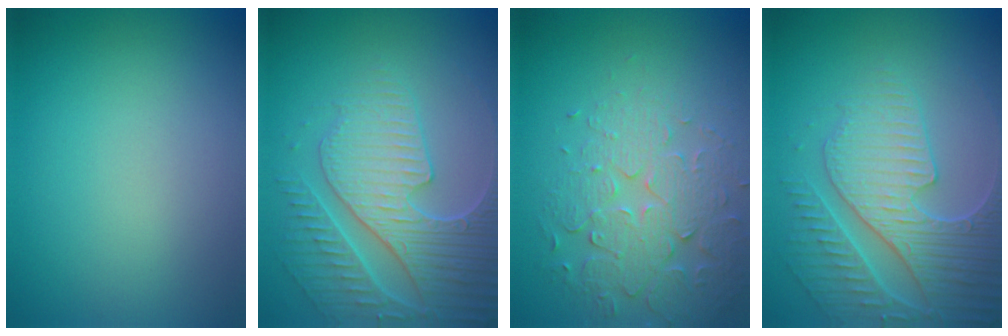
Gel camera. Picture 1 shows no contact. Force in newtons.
{"total": 6.7, "press": 5.5, "slide": 3.8}
{"total": 4.8, "press": 4.3, "slide": 2.2}
{"total": 6.4, "press": 5.4, "slide": 3.5}